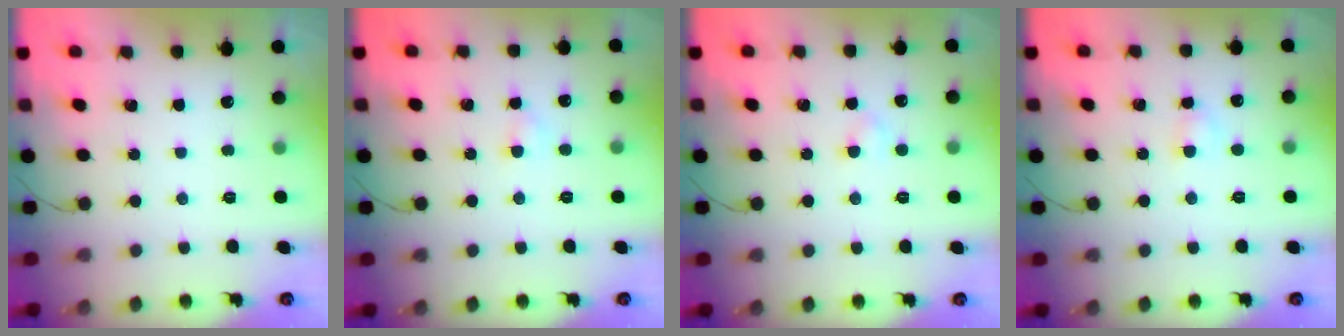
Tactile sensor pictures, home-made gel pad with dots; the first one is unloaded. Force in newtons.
{"total": 2.7, "press": 2.4, "slide": 1.1}
{"total": 2.0, "press": 1.9, "slide": 0.8}
{"total": 2.6, "press": 2.3, "slide": 1.1}